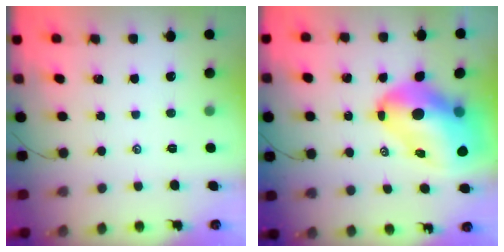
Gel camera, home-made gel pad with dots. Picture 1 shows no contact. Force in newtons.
{"total": 16.8, "press": 16.1, "slide": 4.9}